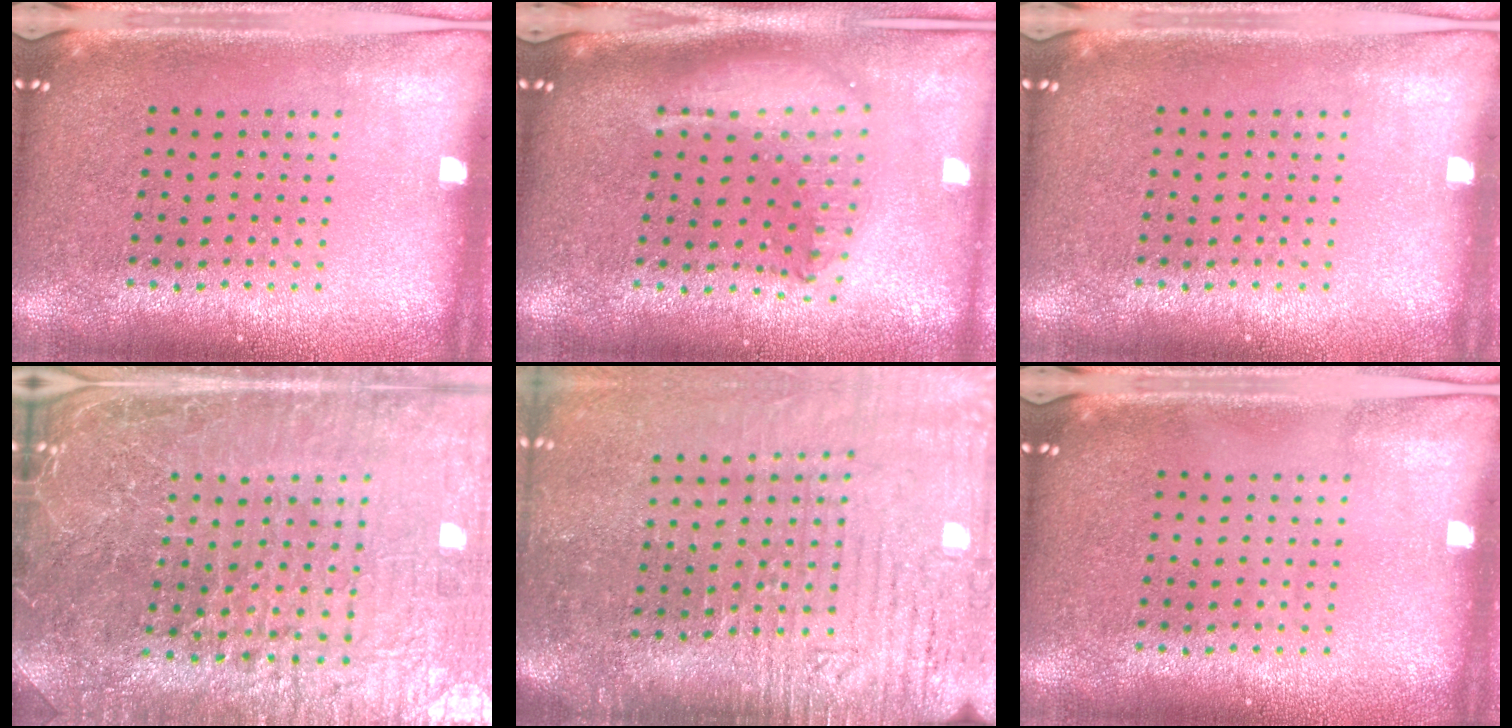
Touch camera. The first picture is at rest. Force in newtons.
{"total": 1.9, "press": 1.6, "slide": 1.2}
{"total": 0.0}
{"total": 5.2, "press": 4.9, "slide": 1.8}
{"total": 4.7, "press": 4.0, "slide": 2.4}
{"total": 0.0}